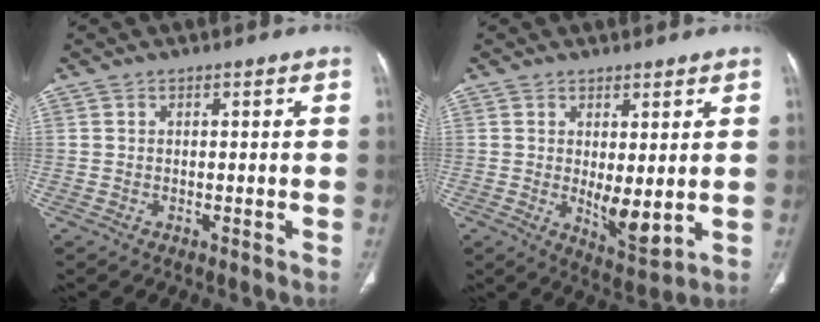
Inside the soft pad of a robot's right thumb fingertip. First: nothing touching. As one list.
[{"total": 6.4, "force": [0.3, 2.4, 5.9], "torque": [-0.087, -0.023, 0.017]}]